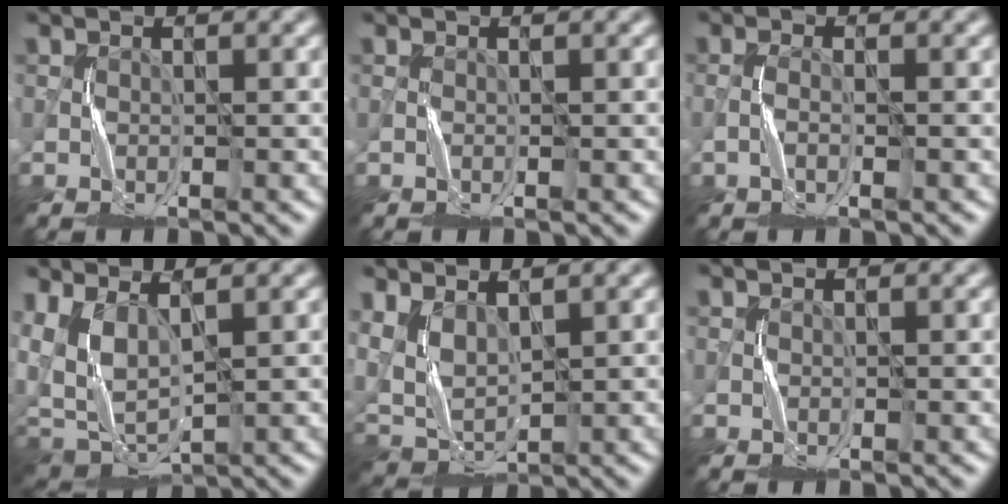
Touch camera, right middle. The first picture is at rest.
{"total": 0.0}
{"total": 1.2, "force": [-0.6, 0.2, 1.0], "torque": [-0.025, 0.007, -0.015]}
{"total": 6.0, "force": [2.0, 3.4, 4.5], "torque": [-0.113, -0.002, 0.043]}
{"total": 4.2, "force": [2.4, 2.2, 2.7], "torque": [-0.073, -0.002, 0.053]}
{"total": 0.0}